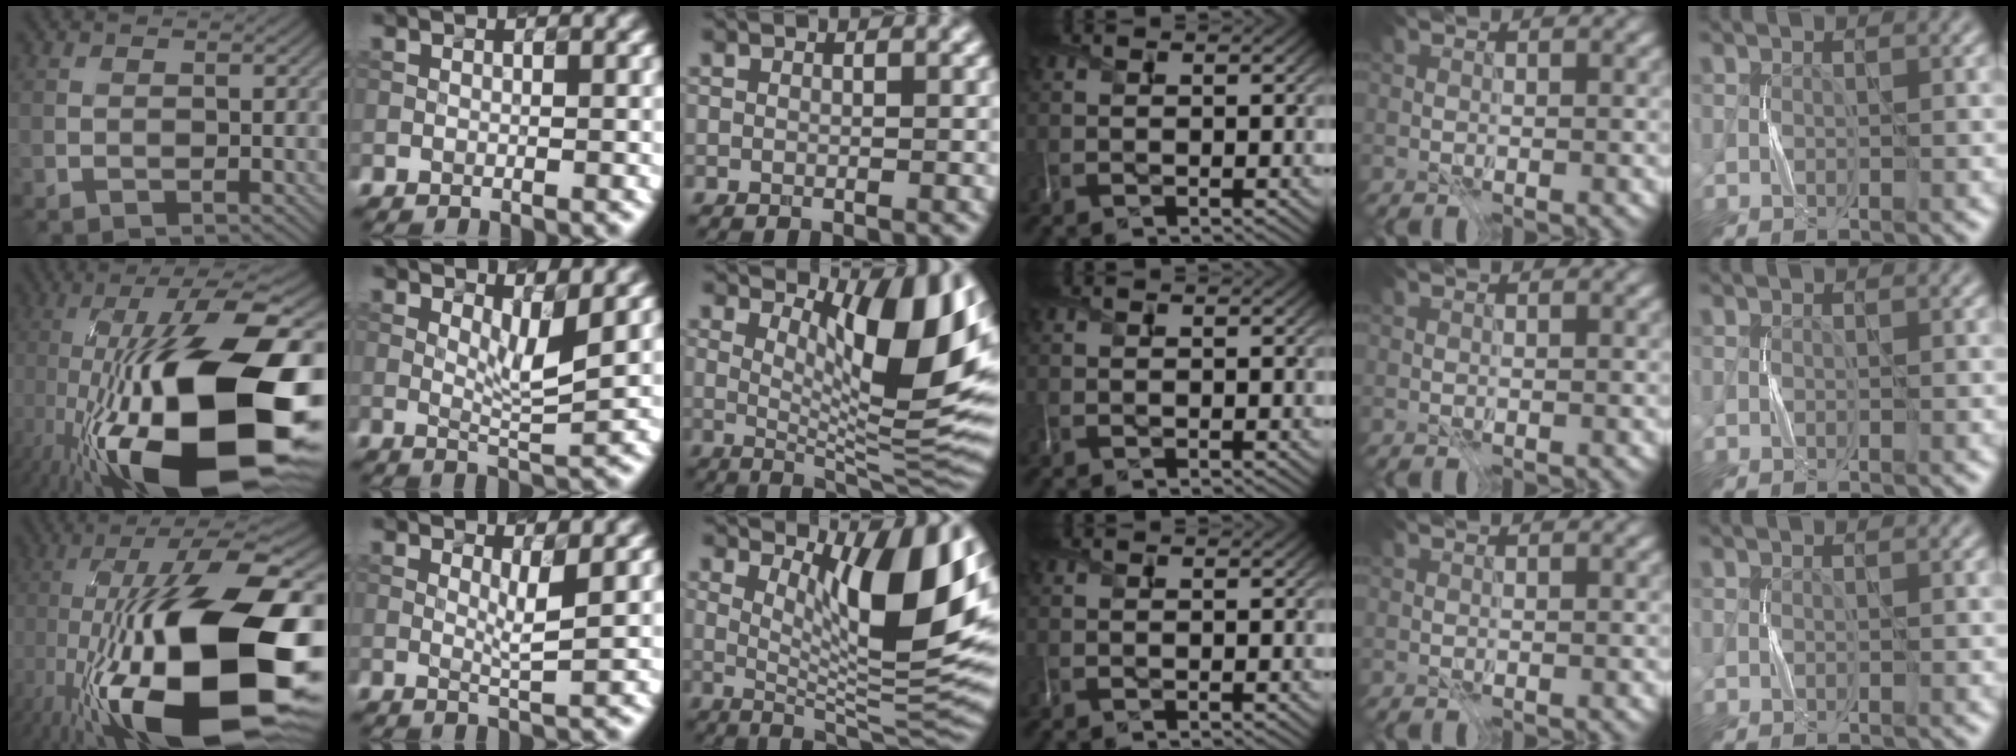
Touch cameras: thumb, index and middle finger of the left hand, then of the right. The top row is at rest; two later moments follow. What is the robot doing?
{"motion": "press", "object": "grip strengthener"}